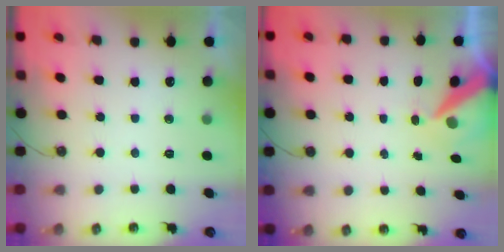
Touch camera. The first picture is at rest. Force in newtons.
{"total": 8.4, "press": 8.3, "slide": 1.2}